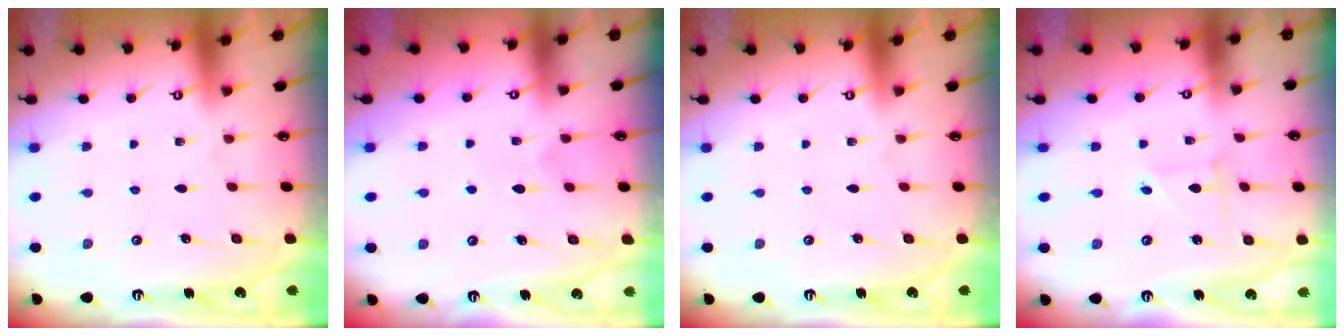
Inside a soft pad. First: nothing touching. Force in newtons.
{"total": 5.5, "press": 5.5, "slide": 0.2}
{"total": 0.0}
{"total": 2.2, "press": 2.2, "slide": 0.2}